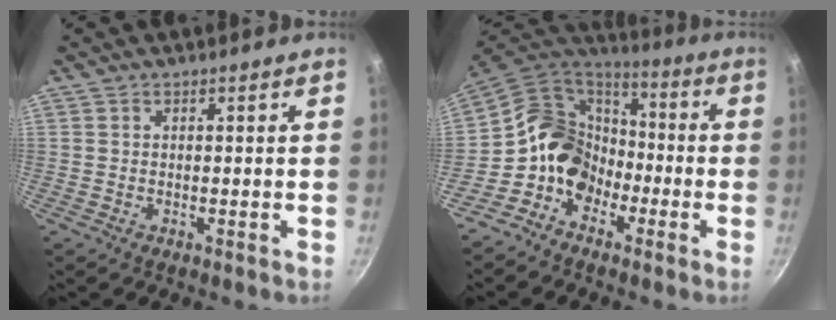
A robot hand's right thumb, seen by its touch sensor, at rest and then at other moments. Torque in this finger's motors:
{"motor_torque": [0.89, 0.12, 0.84, -0.65, 0.06]}